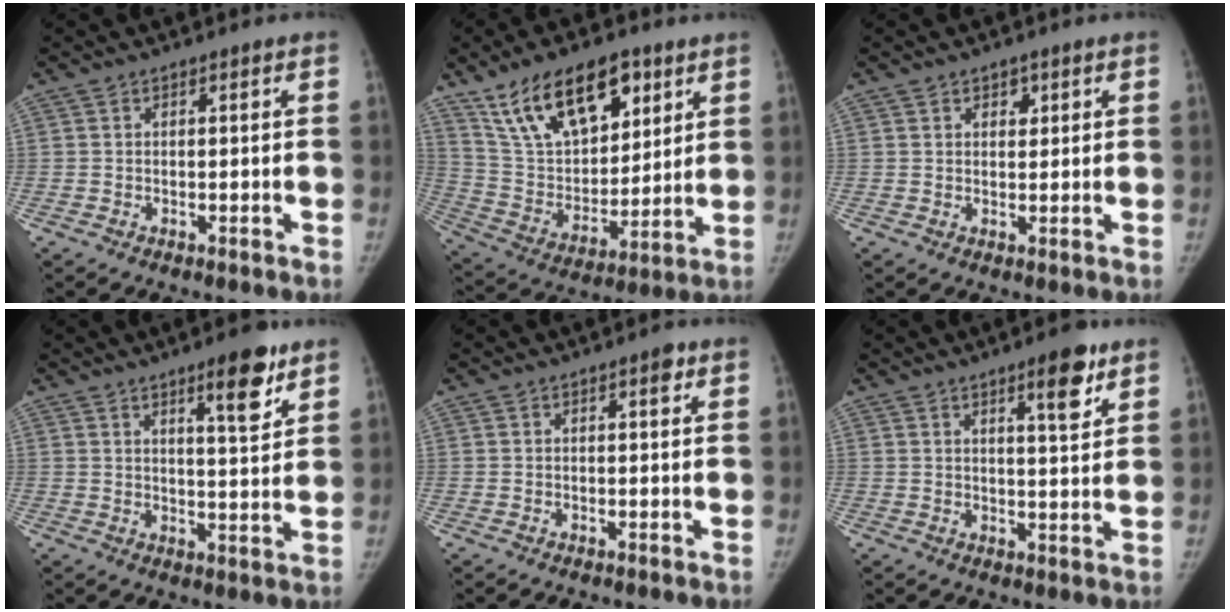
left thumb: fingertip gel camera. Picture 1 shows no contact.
{"total": 20.9, "force": [12.1, 10.8, 13.1], "torque": [-0.183, -0.037, 0.227]}
{"total": 2.3, "force": [1.2, 1.6, 1.0], "torque": [0.000, -0.006, 0.018]}
{"total": 8.2, "force": [5.1, 2.0, 6.1], "torque": [-0.076, -0.033, 0.074]}
{"total": 1.5, "force": [0.7, 0.6, 1.2], "torque": [-0.011, 0.000, 0.007]}
{"total": 6.1, "force": [3.5, 1.8, 4.6], "torque": [-0.052, -0.019, 0.046]}